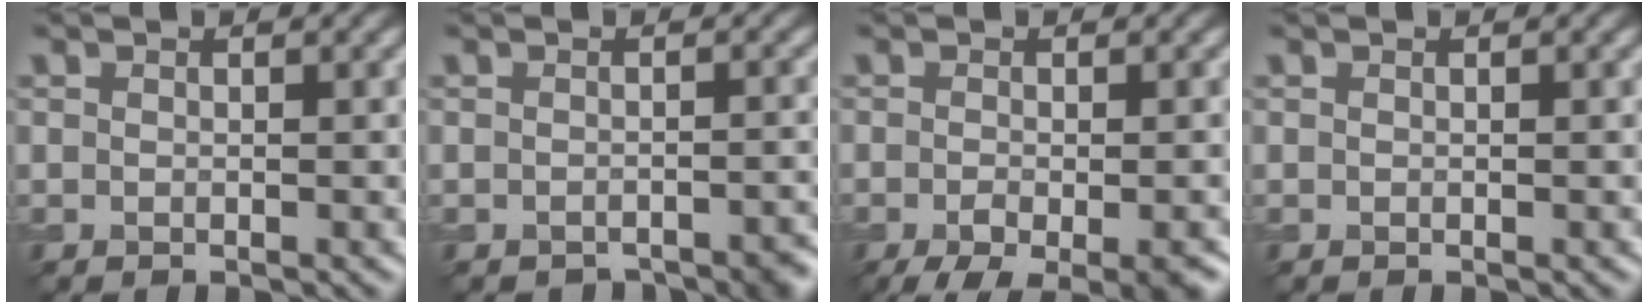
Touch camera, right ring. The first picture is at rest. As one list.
[{"total": 2.5, "force": [-2.3, 0.7, 0.8], "torque": [-0.005, 0.000, -0.025]}, {"total": 6.1, "force": [-3.6, 2.0, 4.5], "torque": [-0.069, -0.013, -0.052]}, {"total": 0.0}]